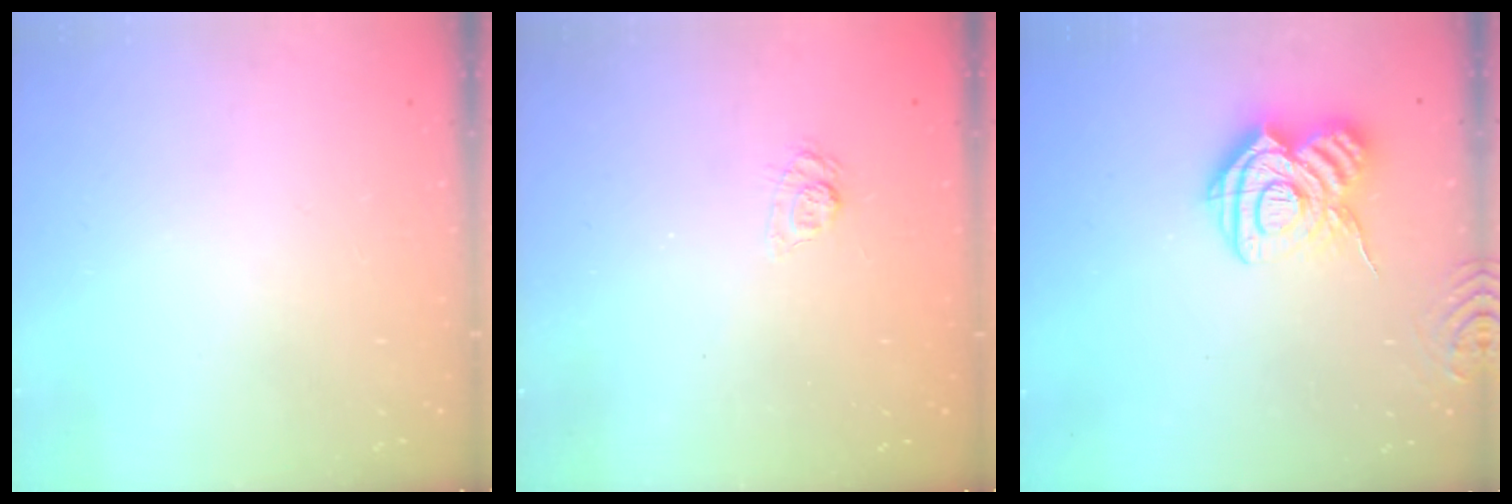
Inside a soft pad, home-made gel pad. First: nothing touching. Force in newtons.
{"total": 4.5, "press": 4.2, "slide": 1.7}
{"total": 14.5, "press": 14.4, "slide": 1.4}